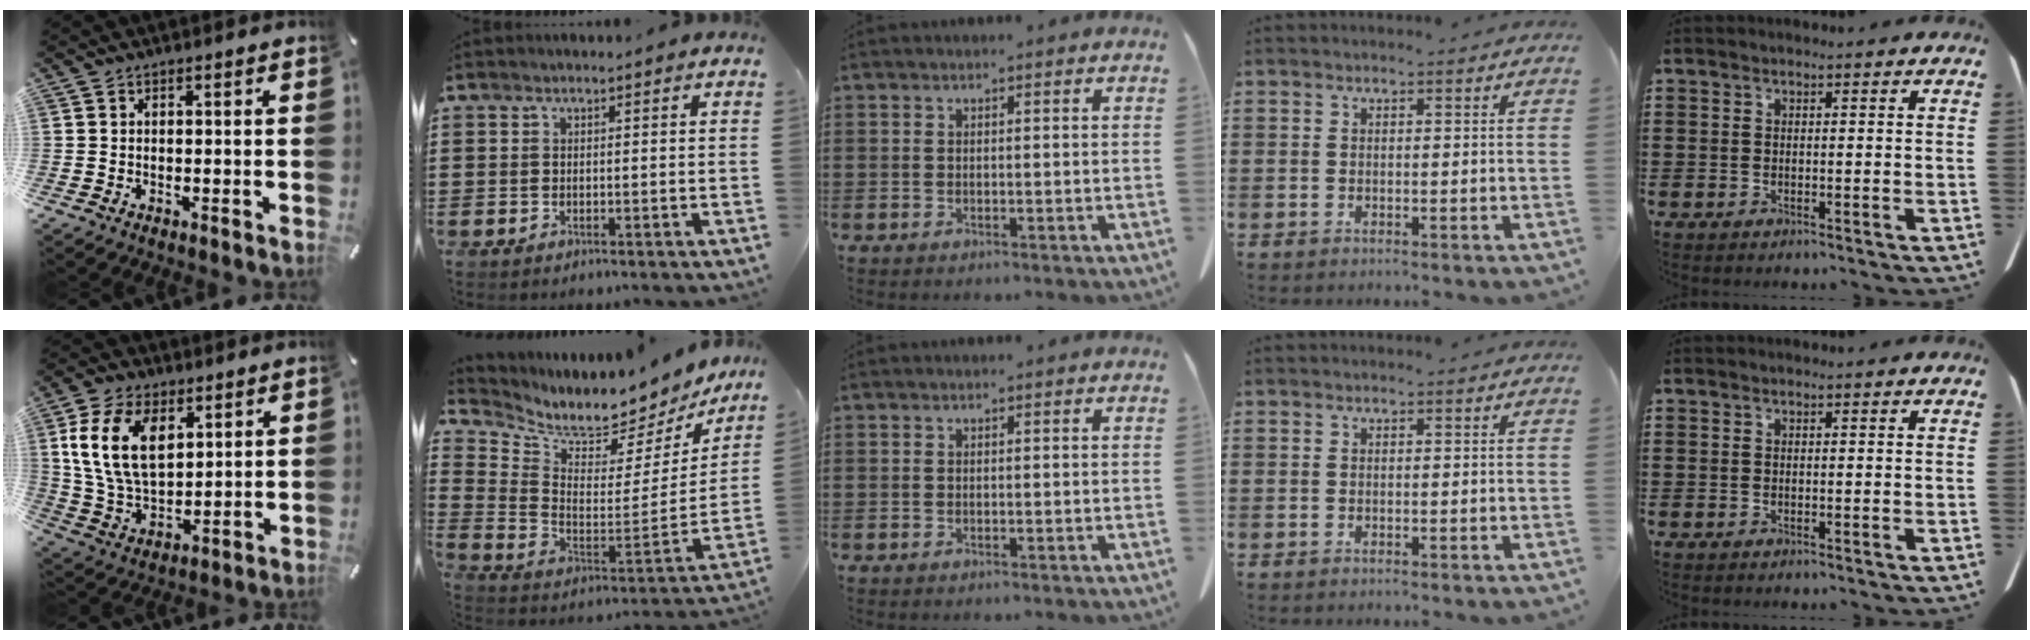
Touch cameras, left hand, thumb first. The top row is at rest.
{"thumb": {"total": 14.8, "force": [5.3, 9.6, 10.0], "torque": [-0.222, -0.004, 0.095]}, "index": {"total": 6.1, "force": [5.7, 1.3, 1.8], "torque": [-0.054, -0.069, 0.090]}}